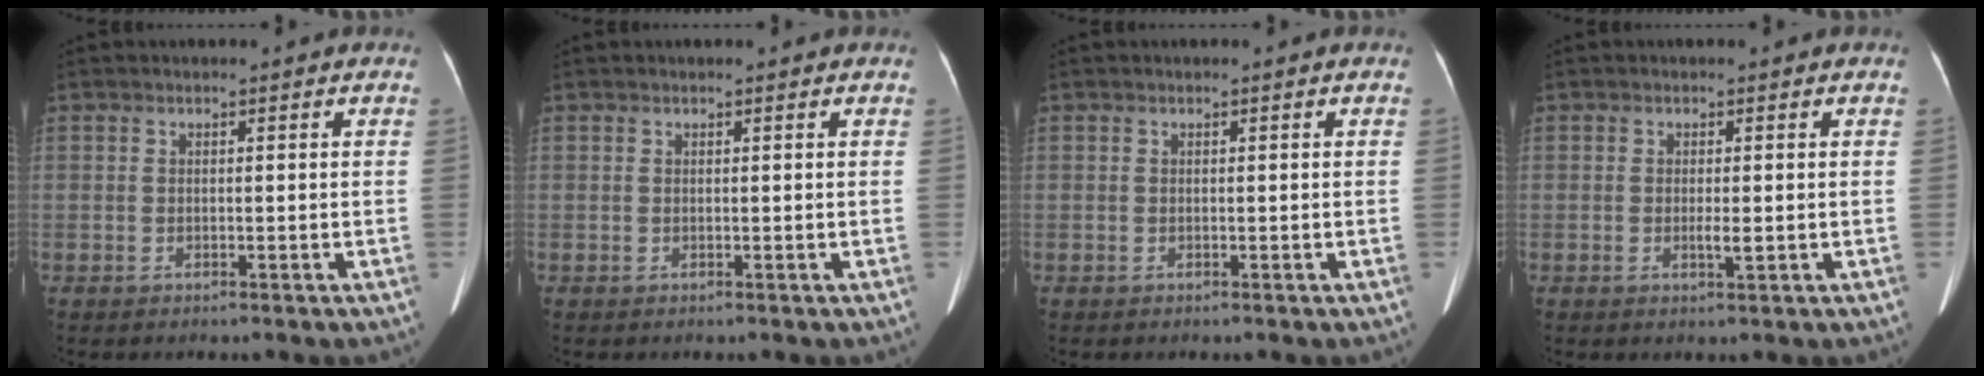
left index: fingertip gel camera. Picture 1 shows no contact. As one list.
[{"total": 0.6, "force": [0.5, 0.1, 0.2], "torque": [-0.006, 0.010, 0.010]}, {"total": 0.0}, {"total": 1.4, "force": [-0.1, 0.2, 1.4], "torque": [-0.026, -0.001, -0.003]}]